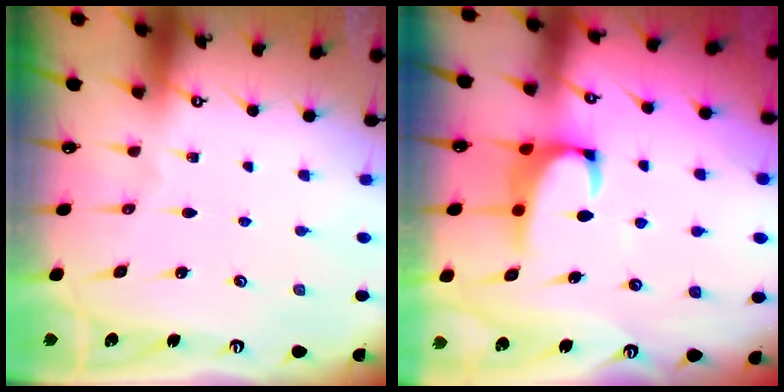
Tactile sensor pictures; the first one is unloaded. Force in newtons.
{"total": 2.2, "press": 2.0, "slide": 0.9}